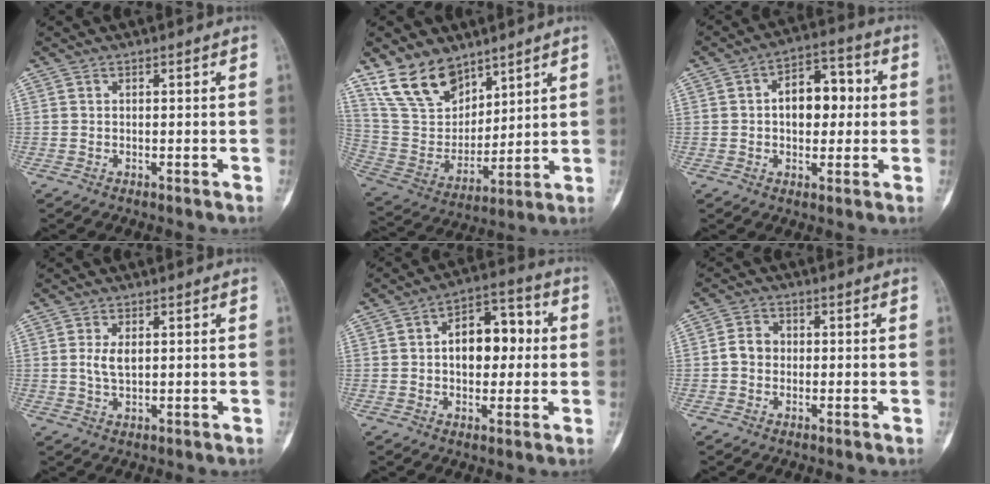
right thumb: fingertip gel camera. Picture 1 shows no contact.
{"total": 14.5, "force": [10.3, 8.2, 6.1], "torque": [-0.090, -0.055, 0.218]}
{"total": 10.6, "force": [0.9, 6.8, 8.1], "torque": [-0.089, 0.026, 0.010]}
{"total": 3.5, "force": [0.7, 1.9, 2.9], "torque": [-0.058, -0.005, 0.016]}
{"total": 11.9, "force": [1.0, 7.5, 9.2], "torque": [-0.101, 0.029, 0.010]}
{"total": 3.9, "force": [-0.3, 3.4, 2.0], "torque": [-0.026, 0.013, -0.013]}